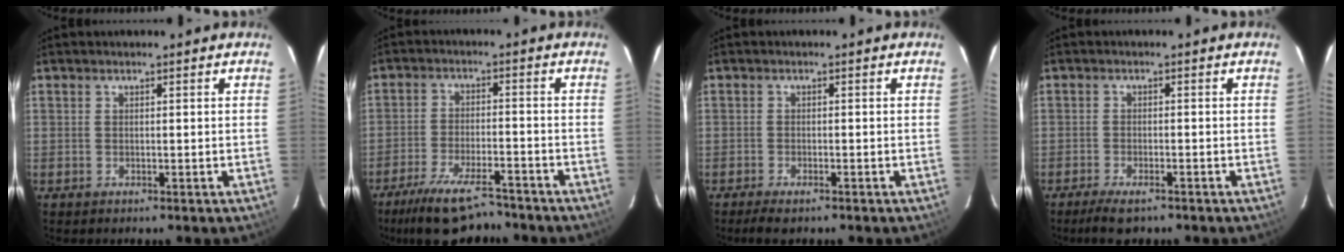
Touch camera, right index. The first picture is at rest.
{"total": 12.7, "force": [-10.5, 3.4, 6.2], "torque": [-0.147, -0.019, -0.178]}
{"total": 3.1, "force": [-2.4, 0.7, 1.7], "torque": [-0.043, -0.008, -0.044]}
{"total": 4.7, "force": [-3.7, 1.3, 2.7], "torque": [-0.067, -0.010, -0.067]}